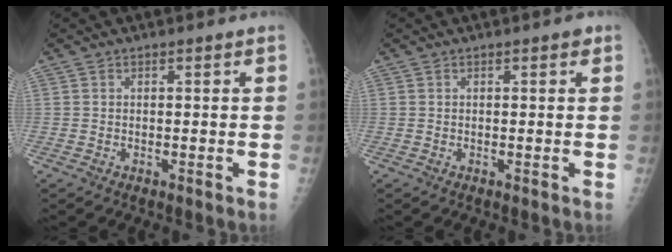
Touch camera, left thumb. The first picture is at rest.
{"total": 0.8, "force": [0.4, 0.4, 0.6], "torque": [-0.005, 0.001, 0.002]}